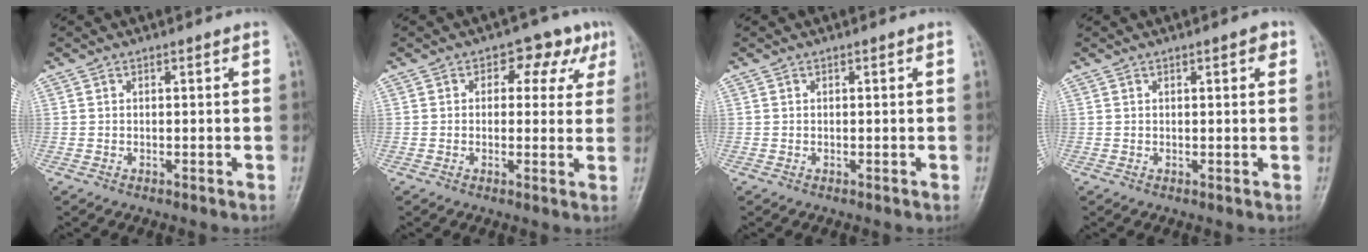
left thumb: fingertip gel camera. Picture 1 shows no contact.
{"total": 7.0, "force": [2.7, 4.8, 4.4], "torque": [-0.004, 0.000, 0.023]}
{"total": 0.0}
{"total": 2.0, "force": [0.9, 0.7, 1.6], "torque": [-0.017, 0.000, 0.009]}